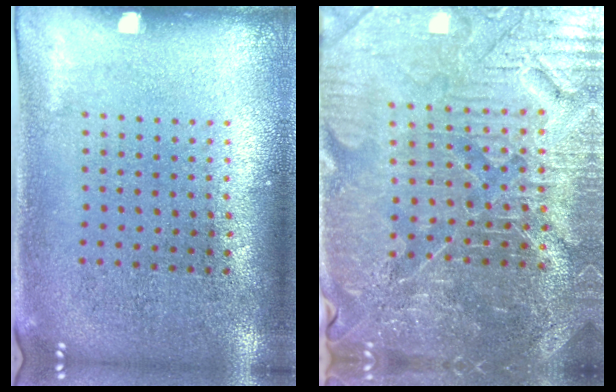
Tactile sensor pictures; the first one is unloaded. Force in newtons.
{"total": 5.3, "press": 5.0, "slide": 1.8}